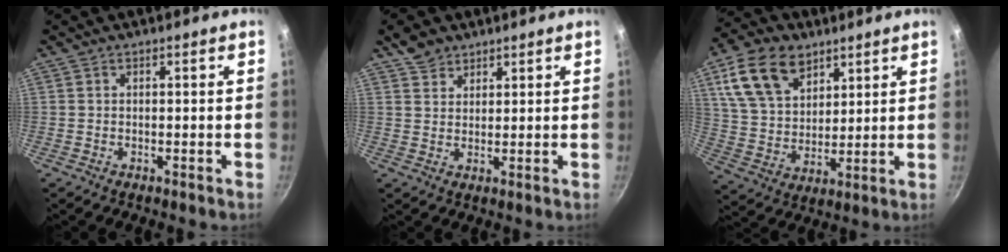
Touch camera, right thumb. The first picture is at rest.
{"total": 4.4, "force": [3.3, 2.7, 1.0], "torque": [-0.003, -0.010, 0.059]}
{"total": 15.7, "force": [7.9, 10.2, 8.9], "torque": [-0.138, -0.016, 0.154]}